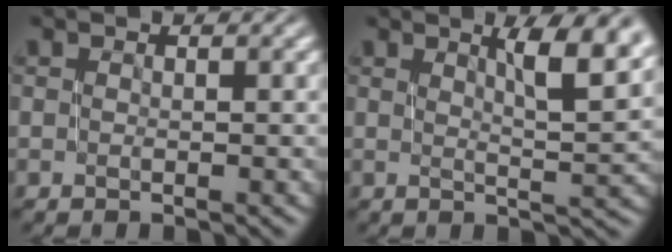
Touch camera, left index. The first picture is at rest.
{"total": 6.4, "force": [2.9, 1.6, 5.6], "torque": [-0.062, 0.003, 0.044]}